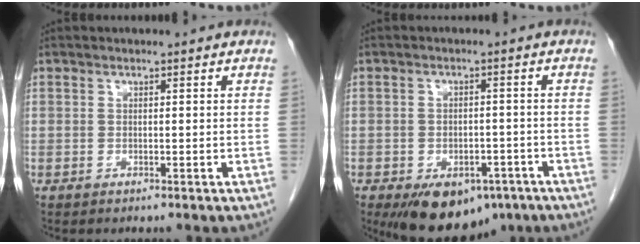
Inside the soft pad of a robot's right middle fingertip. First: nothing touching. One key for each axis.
{"total": 11.4, "fx": -7.1, "fy": 6.5, "fz": 6.1, "tx": -0.099, "ty": 0.001, "tz": -0.098}